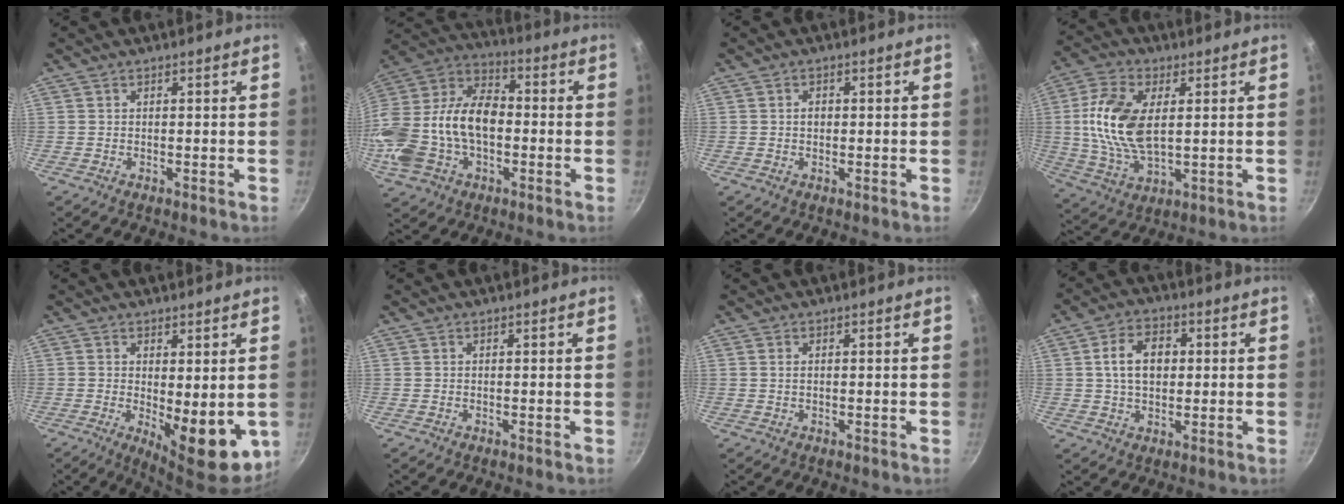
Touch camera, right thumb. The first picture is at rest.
{"total": 22.8, "force": [-2.5, 14.9, 17.0], "torque": [-0.334, 0.051, -0.052]}
{"total": 1.4, "force": [0.0, 1.1, 0.8], "torque": [-0.010, 0.004, 0.000]}
{"total": 15.0, "force": [2.2, 8.1, 12.4], "torque": [-0.240, 0.000, 0.042]}
{"total": 10.9, "force": [-1.2, 4.5, 9.9], "torque": [-0.113, -0.010, -0.002]}
{"total": 0.0}
{"total": 0.9, "force": [0.2, 0.5, 0.7], "torque": [-0.012, 0.001, 0.002]}
{"total": 8.6, "force": [1.1, 5.9, 6.1], "torque": [-0.088, 0.011, 0.015]}